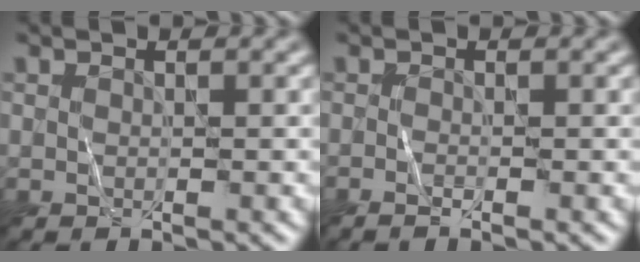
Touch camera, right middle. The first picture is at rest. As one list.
[{"total": 0.7, "force": [-0.5, 0.1, 0.6], "torque": [-0.010, -0.002, -0.010]}]